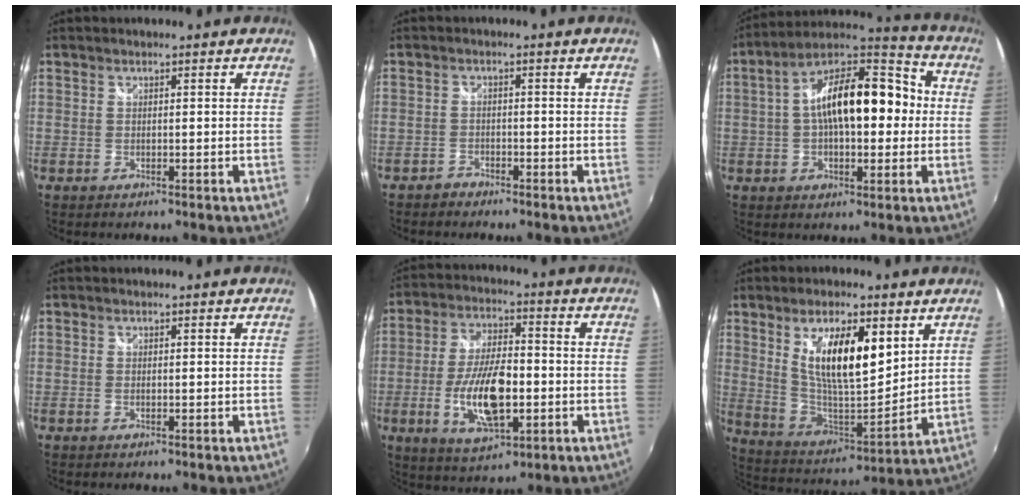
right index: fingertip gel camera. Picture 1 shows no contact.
{"total": 2.1, "force": [-1.8, 1.0, 0.0], "torque": [-0.008, 0.004, -0.036]}
{"total": 17.5, "force": [0.7, 8.1, 15.5], "torque": [-0.258, 0.036, 0.002]}
{"total": 0.5, "force": [-0.3, 0.2, 0.4], "torque": [-0.011, -0.001, -0.005]}
{"total": 14.0, "force": [-3.5, 5.8, 12.2], "torque": [-0.242, -0.009, -0.057]}
{"total": 15.7, "force": [6.4, 5.4, 13.2], "torque": [-0.228, -0.004, 0.125]}